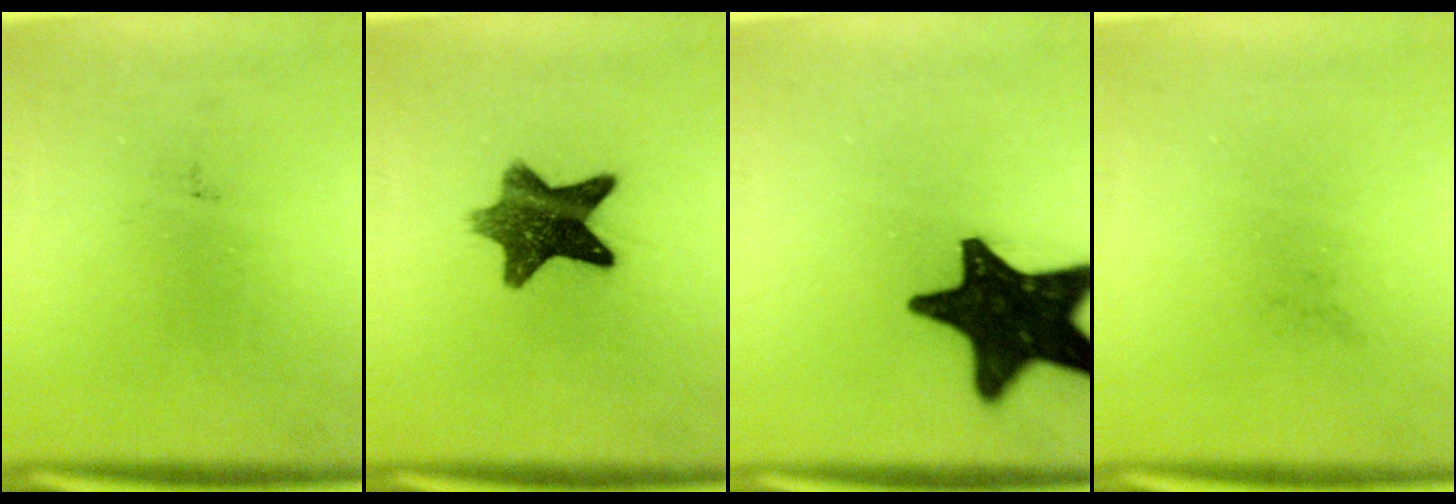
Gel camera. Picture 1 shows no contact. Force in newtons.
{"total": 10.1}
{"total": 18.9}
{"total": 0.0}